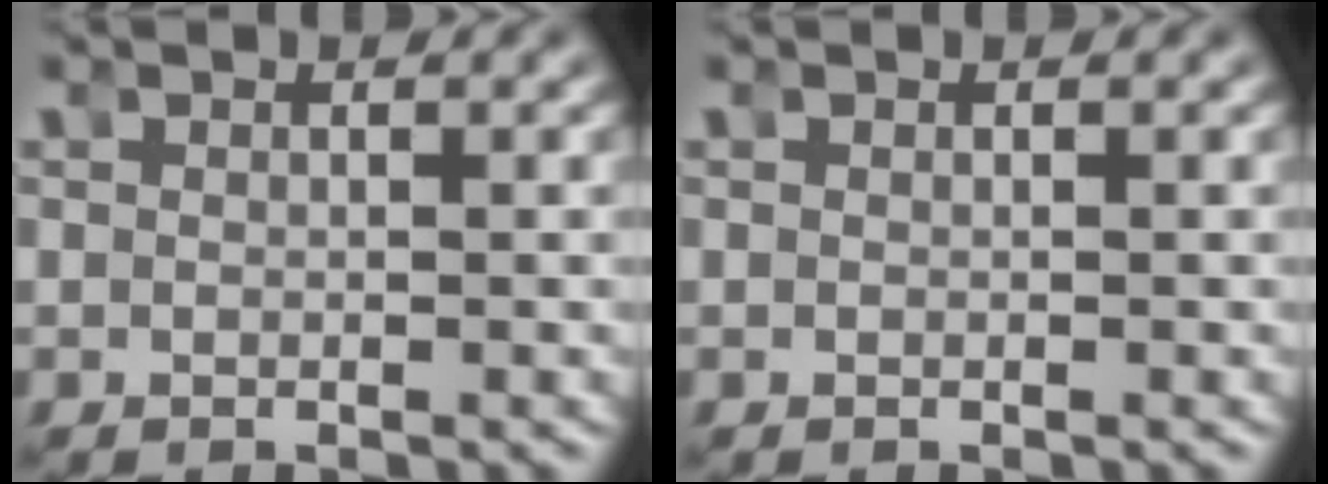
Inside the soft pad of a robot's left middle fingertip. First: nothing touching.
{"total": 0.0}